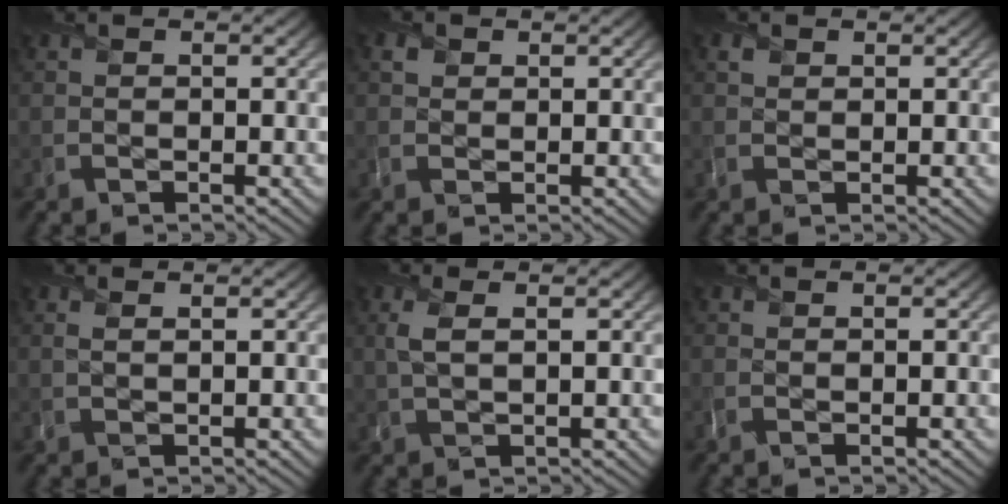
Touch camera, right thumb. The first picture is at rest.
{"total": 1.2, "force": [0.5, 1.1, 0.1], "torque": [-0.001, -0.001, 0.010]}
{"total": 0.8, "force": [0.5, 0.7, 0.0], "torque": [0.001, -0.002, 0.009]}
{"total": 1.1, "force": [0.7, 0.3, 0.8], "torque": [-0.014, 0.000, 0.012]}
{"total": 2.9, "force": [1.0, 1.0, 2.5], "torque": [-0.065, 0.003, 0.021]}
{"total": 0.0}